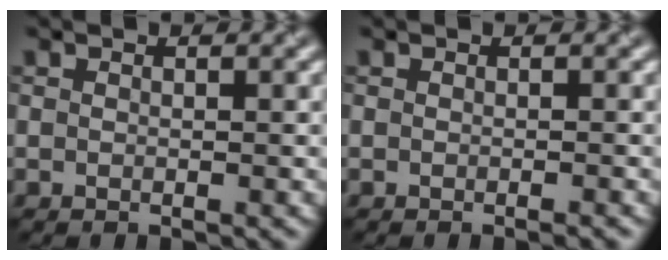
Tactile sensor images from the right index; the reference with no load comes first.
{"total": 1.0, "force": [-0.4, 0.4, 0.8], "torque": [-0.004, 0.000, -0.003]}